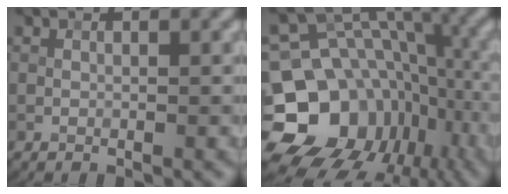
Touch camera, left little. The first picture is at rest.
{"total": 17.0, "force": [-5.6, 14.2, 7.6], "torque": [-0.154, 0.001, -0.088]}